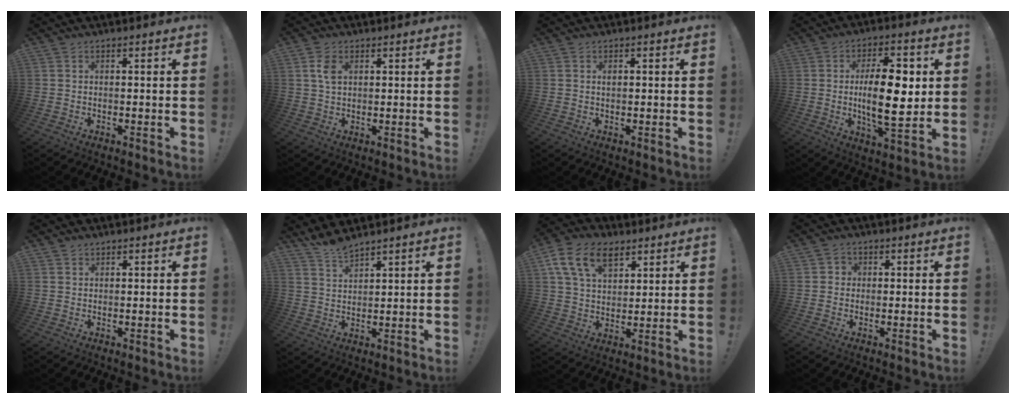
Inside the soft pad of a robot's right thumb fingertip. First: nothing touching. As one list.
[{"total": 4.7, "force": [1.7, 2.9, 3.3], "torque": [-0.046, -0.004, 0.029]}, {"total": 0.8, "force": [0.1, 0.6, 0.6], "torque": [-0.009, 0.002, 0.002]}, {"total": 17.1, "force": [0.8, 7.0, 15.5], "torque": [-0.254, -0.004, 0.003]}, {"total": 1.0, "force": [0.8, 0.6, 0.1], "torque": [0.003, -0.003, 0.016]}, {"total": 5.1, "force": [4.8, 0.6, 1.5], "torque": [-0.039, -0.030, 0.089]}, {"total": 14.4, "force": [7.6, 9.1, 8.3], "torque": [-0.141, -0.019, 0.143]}, {"total": 2.2, "force": [-0.1, 2.1, 0.6], "torque": [-0.006, 0.003, -0.004]}]